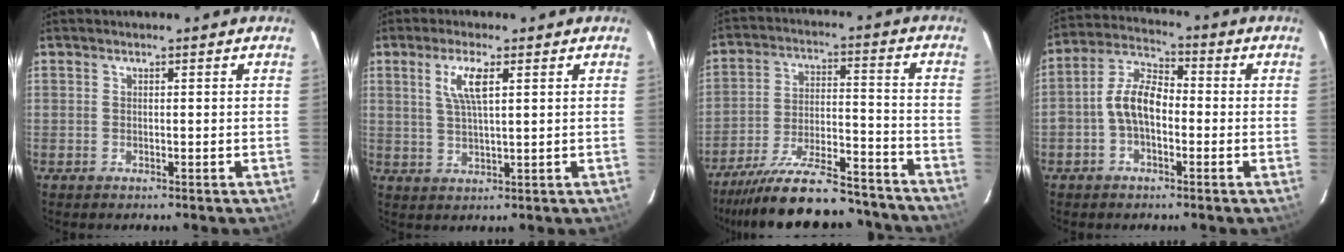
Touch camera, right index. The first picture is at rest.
{"total": 5.5, "force": [2.2, 1.0, 4.9], "torque": [-0.095, 0.000, 0.045]}
{"total": 24.7, "force": [-21.8, 6.0, 10.0], "torque": [-0.184, -0.012, -0.302]}
{"total": 7.7, "force": [-1.8, 4.4, 6.1], "torque": [-0.129, 0.024, -0.037]}